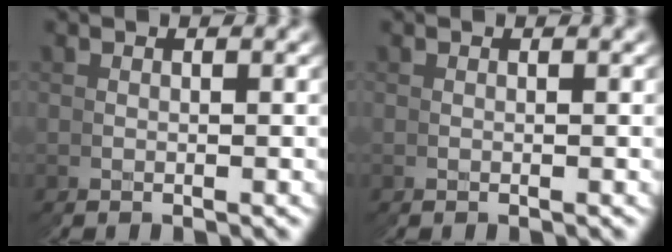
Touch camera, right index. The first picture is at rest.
{"total": 0.0}